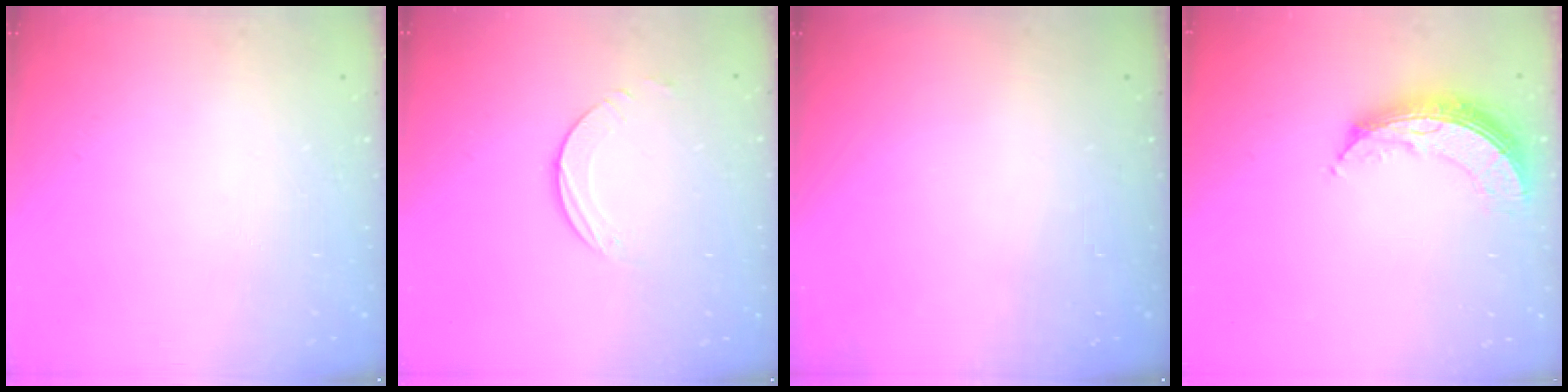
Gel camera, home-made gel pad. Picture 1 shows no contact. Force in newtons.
{"total": 2.5, "press": 2.5, "slide": 0.2}
{"total": 0.0}
{"total": 9.8, "press": 9.8, "slide": 0.6}